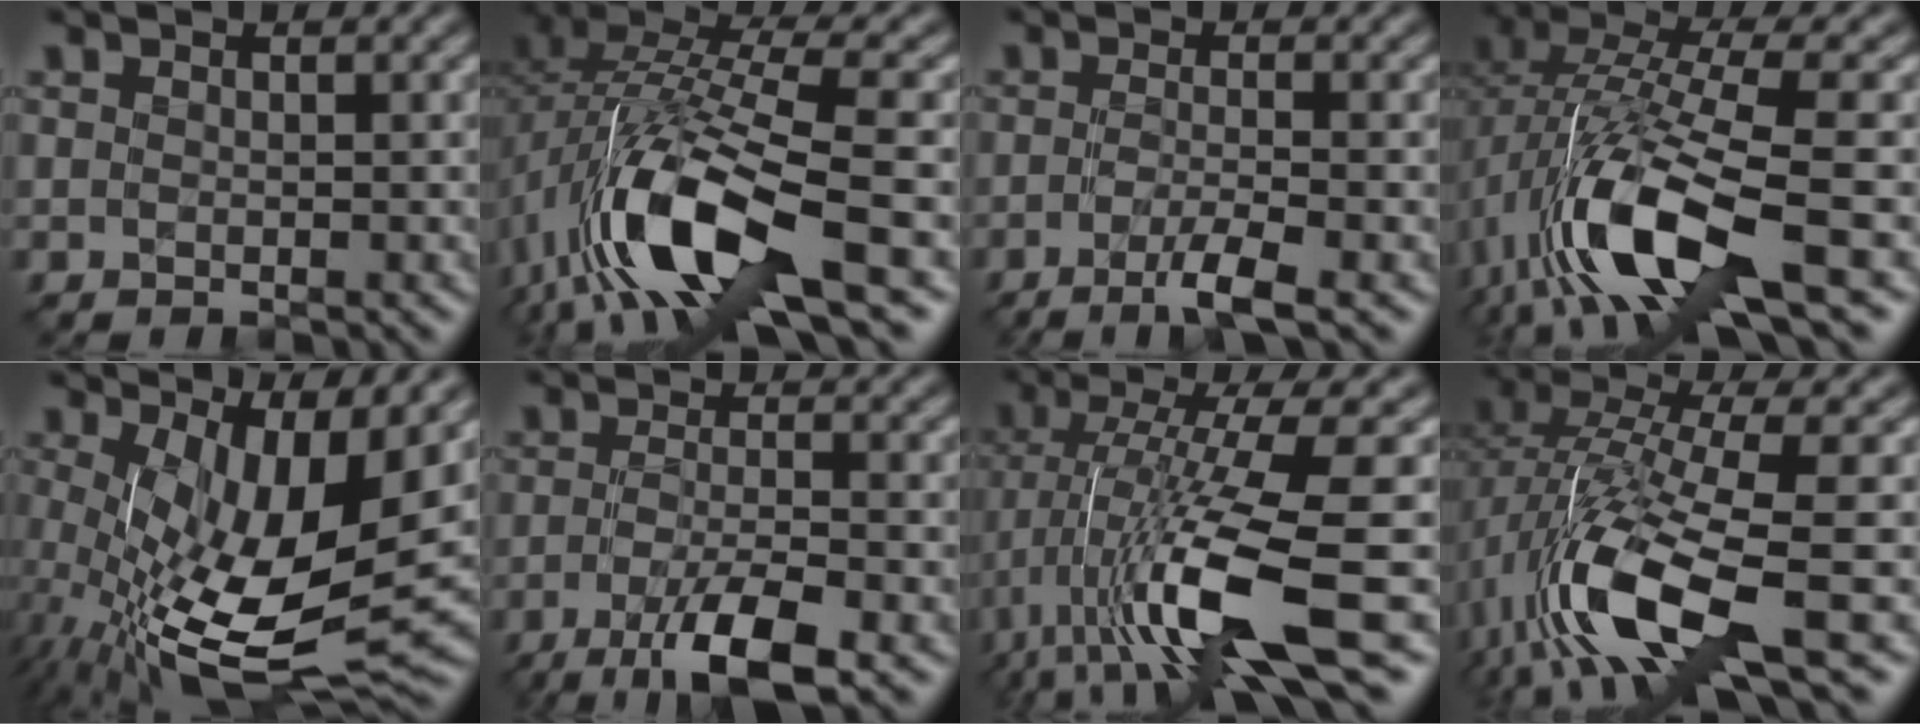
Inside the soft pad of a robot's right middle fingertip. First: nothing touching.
{"total": 12.4, "force": [-4.7, 4.5, 10.5], "torque": [-0.205, 0.007, -0.087]}
{"total": 3.4, "force": [-2.0, 0.4, 2.7], "torque": [-0.038, -0.002, -0.040]}
{"total": 11.4, "force": [-3.7, 3.9, 10.0], "torque": [-0.197, 0.002, -0.069]}
{"total": 12.9, "force": [0.0, 4.9, 11.9], "torque": [-0.214, -0.030, 0.018]}
{"total": 6.1, "force": [-3.4, 1.1, 4.9], "torque": [-0.078, -0.004, -0.058]}
{"total": 11.7, "force": [-4.7, 2.2, 10.5], "torque": [-0.182, -0.003, -0.078]}
{"total": 11.3, "force": [-3.9, 3.4, 10.0], "torque": [-0.200, -0.002, -0.071]}